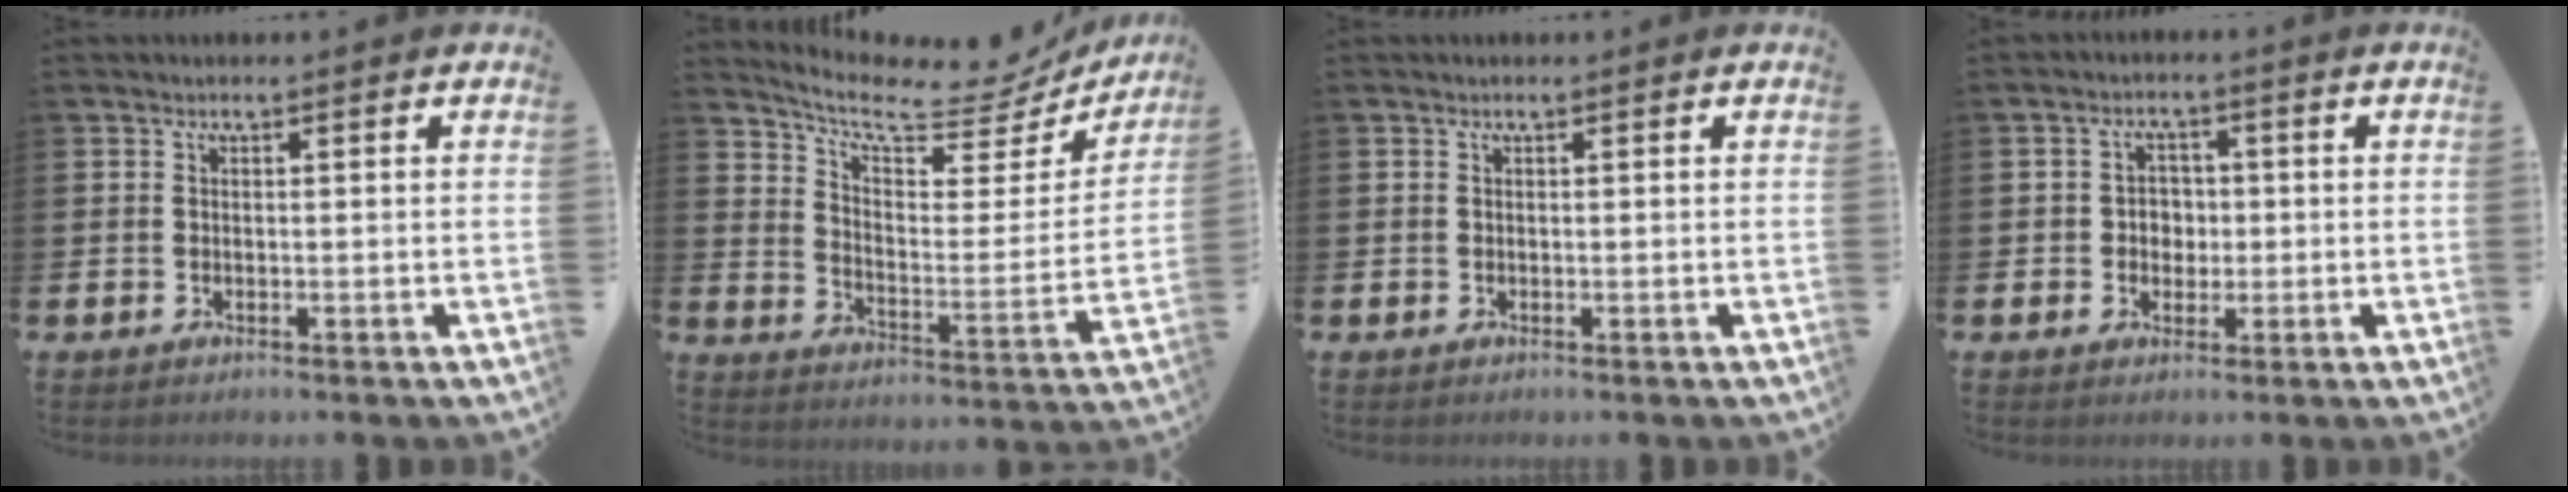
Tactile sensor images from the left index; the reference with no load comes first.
{"total": 8.9, "force": [7.5, 2.7, 3.7], "torque": [-0.099, -0.058, 0.125]}
{"total": 0.0}
{"total": 2.8, "force": [0.0, 2.6, 1.2], "torque": [-0.015, 0.003, -0.008]}